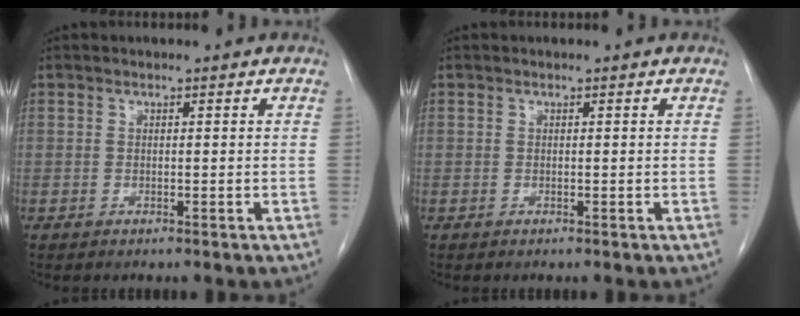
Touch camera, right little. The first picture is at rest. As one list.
[{"total": 0.0}]